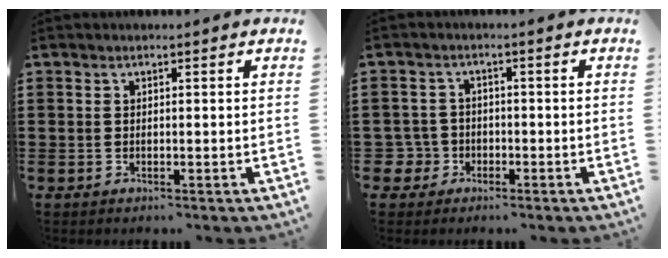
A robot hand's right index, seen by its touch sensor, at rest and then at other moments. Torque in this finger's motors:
{"motor_torque": [1.59, 0.55, -0.06, -0.10]}